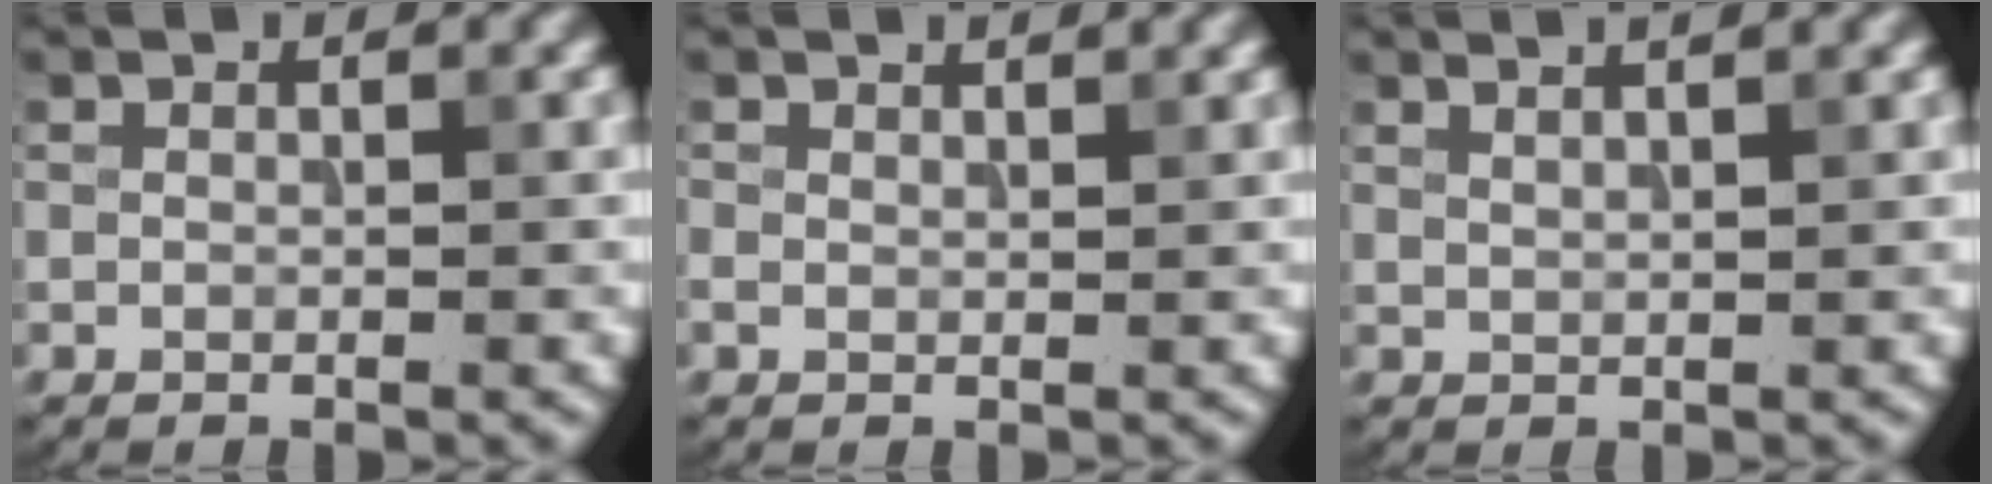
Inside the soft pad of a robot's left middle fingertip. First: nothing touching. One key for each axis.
{"total": 1.4, "fx": 1.1, "fy": 0.5, "fz": 0.7, "tx": -0.016, "ty": 0.000, "tz": 0.017}
{"total": 4.0, "fx": 2.9, "fy": 1.6, "fz": 2.3, "tx": -0.010, "ty": 0.032, "tz": 0.010}